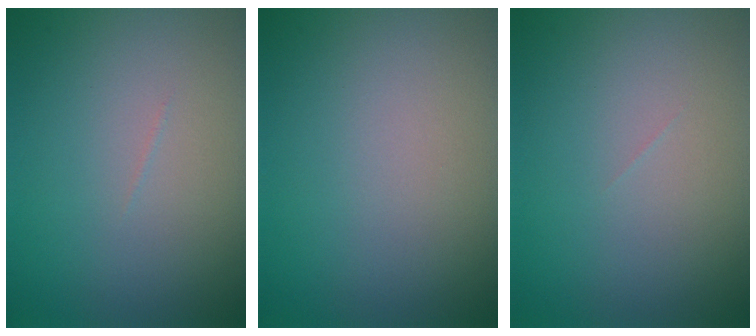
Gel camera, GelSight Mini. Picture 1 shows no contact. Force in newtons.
{"total": 0.0}
{"total": 0.0}